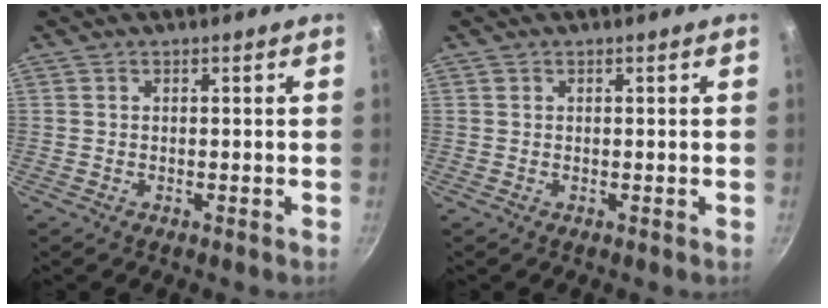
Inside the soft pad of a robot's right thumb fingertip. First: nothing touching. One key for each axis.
{"total": 0.0}